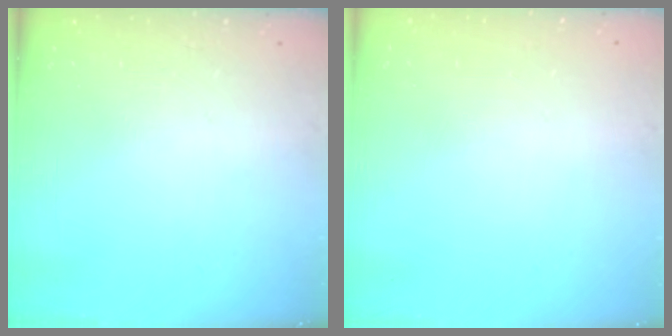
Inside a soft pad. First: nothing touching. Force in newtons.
{"total": 0.5, "press": 0.5, "slide": 0.1}